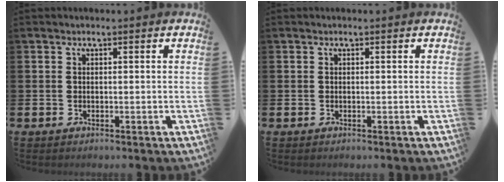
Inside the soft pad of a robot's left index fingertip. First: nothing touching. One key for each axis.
{"total": 0.0}